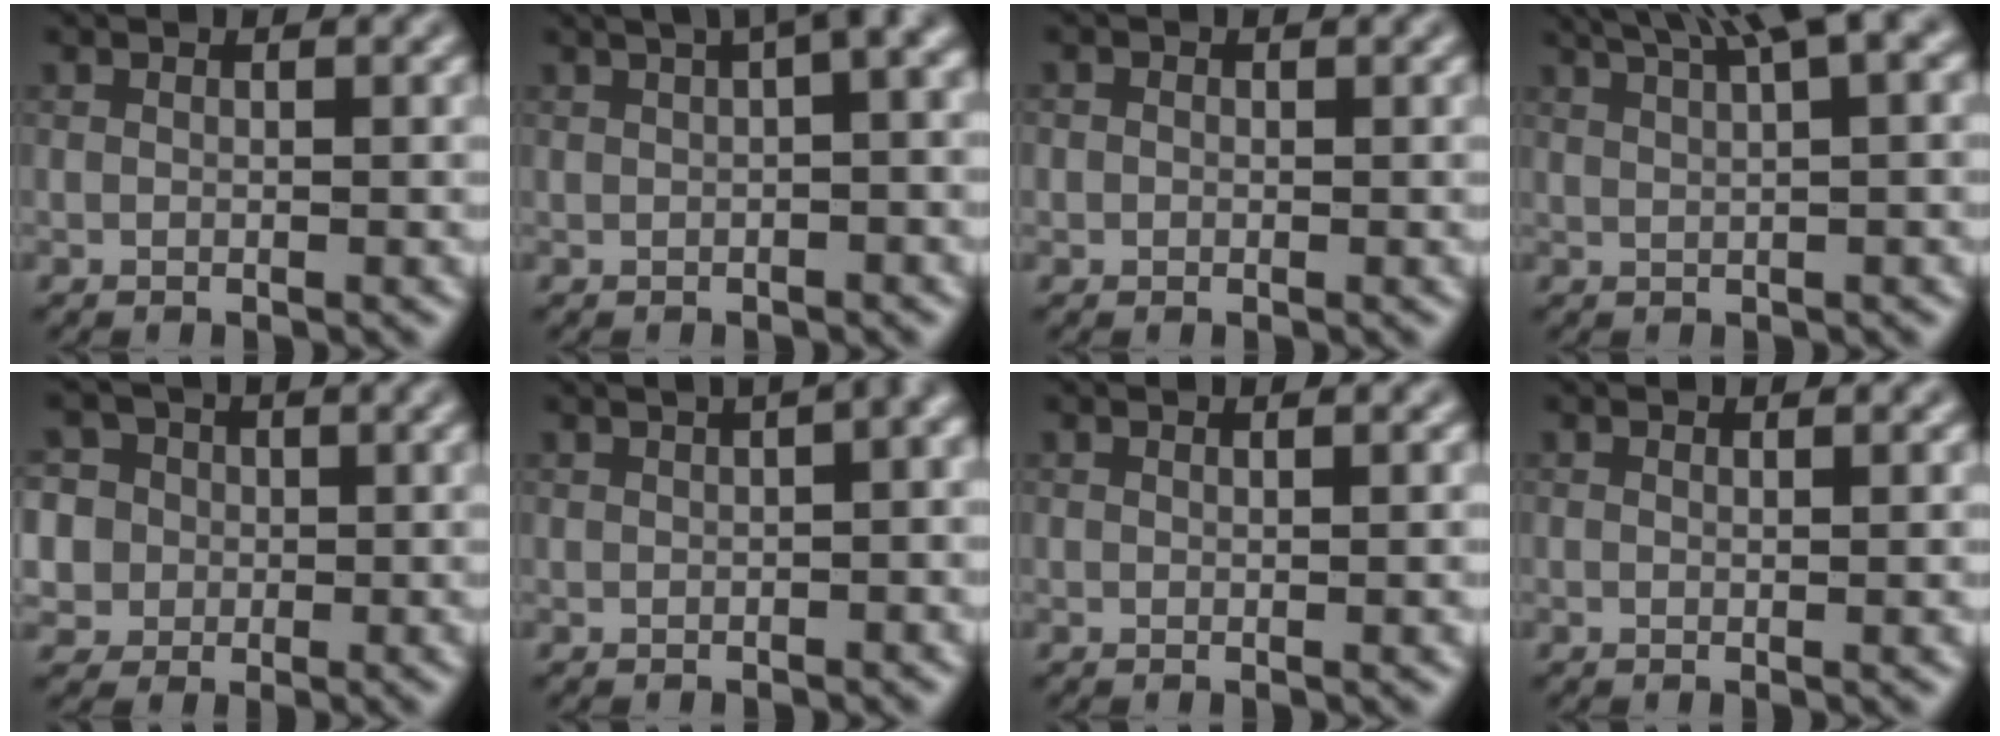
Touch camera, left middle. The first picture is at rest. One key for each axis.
{"total": 7.5, "fx": 3.3, "fy": 2.6, "fz": 6.2, "tx": -0.069, "ty": 0.038, "tz": 0.044}
{"total": 0.6, "fx": 0.1, "fy": 0.5, "fz": 0.1, "tx": -0.008, "ty": 0.005, "tz": 0.001}
{"total": 5.9, "fx": 3.9, "fy": 0.8, "fz": 4.4, "tx": -0.060, "ty": 0.027, "tz": 0.057}
{"total": 7.4, "fx": 2.1, "fy": 6.7, "fz": 2.3, "tx": -0.072, "ty": 0.033, "tz": 0.028}
{"total": 13.2, "fx": 5.0, "fy": 6.2, "fz": 10.5, "tx": -0.100, "ty": 0.073, "tz": 0.066}
{"total": 1.3, "fx": 0.5, "fy": 0.5, "fz": 1.1, "tx": -0.008, "ty": 0.006, "tz": -0.004}
{"total": 1.0, "fx": 0.3, "fy": 0.3, "fz": 0.9, "tx": -0.010, "ty": 0.005, "tz": 0.000}